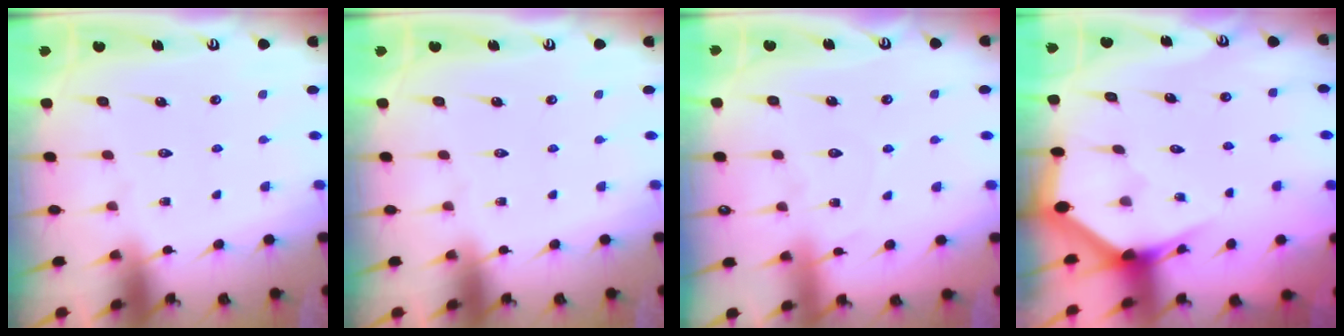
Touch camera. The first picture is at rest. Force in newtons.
{"total": 0.0}
{"total": 3.7, "press": 3.7, "slide": 0.5}
{"total": 2.9, "press": 2.9, "slide": 0.2}